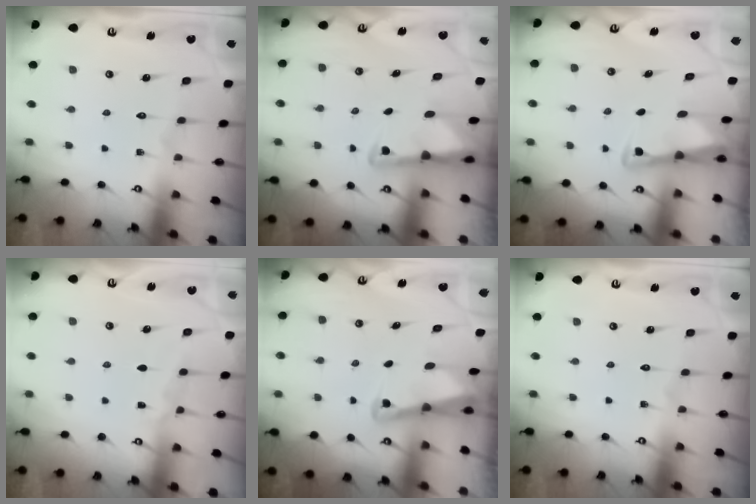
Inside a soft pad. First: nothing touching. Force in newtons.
{"total": 2.9, "press": 2.9, "slide": 0.7}
{"total": 2.9, "press": 2.9, "slide": 0.4}
{"total": 3.0, "press": 3.0, "slide": 0.3}
{"total": 2.7, "press": 2.6, "slide": 0.6}
{"total": 0.0}